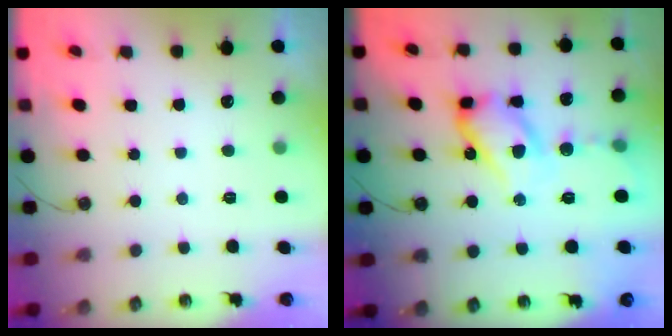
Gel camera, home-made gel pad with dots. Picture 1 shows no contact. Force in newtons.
{"total": 15.5, "press": 15.2, "slide": 3.1}